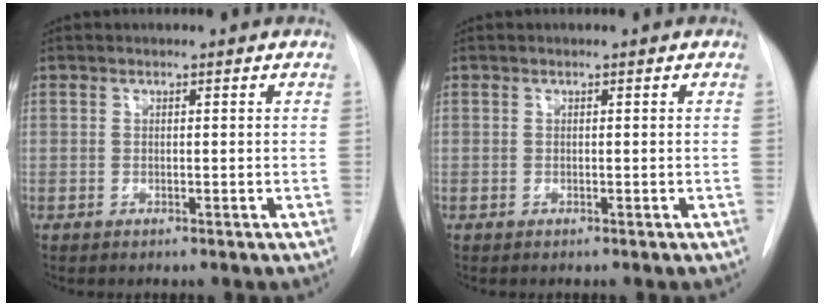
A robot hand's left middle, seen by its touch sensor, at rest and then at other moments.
{"total": 0.0}